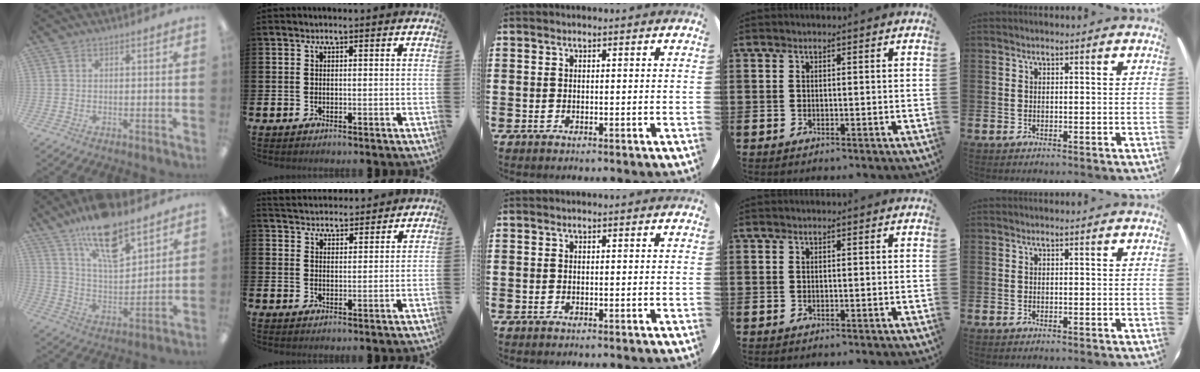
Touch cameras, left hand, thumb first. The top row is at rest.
{"thumb": {"total": 16.5, "force": [11.6, 6.2, 9.9], "torque": [-0.163, -0.059, 0.197]}, "index": {"total": 4.0, "force": [3.9, 0.8, -0.2], "torque": [-0.008, -0.019, 0.071]}}